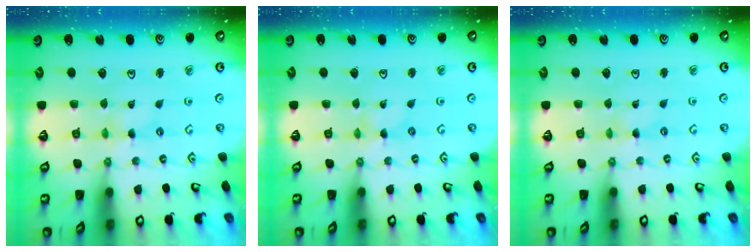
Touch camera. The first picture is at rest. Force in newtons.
{"total": 0.0}
{"total": 0.6, "press": 0.6, "slide": 0.2}